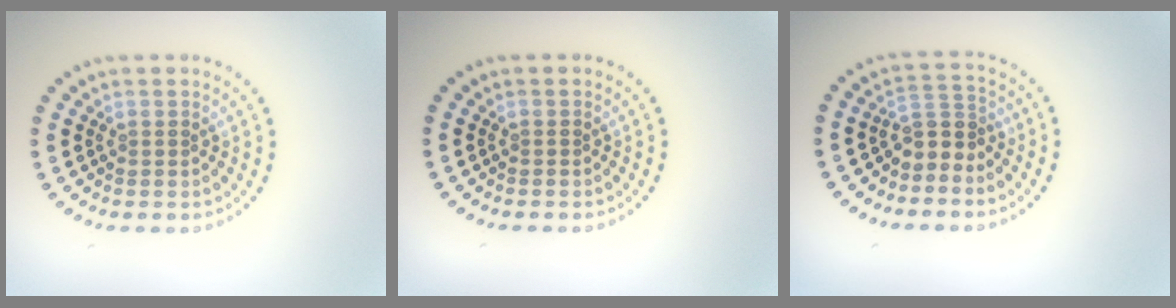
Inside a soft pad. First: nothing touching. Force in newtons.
{"total": 0.0}
{"total": 2.4, "press": 1.7, "slide": 1.7}